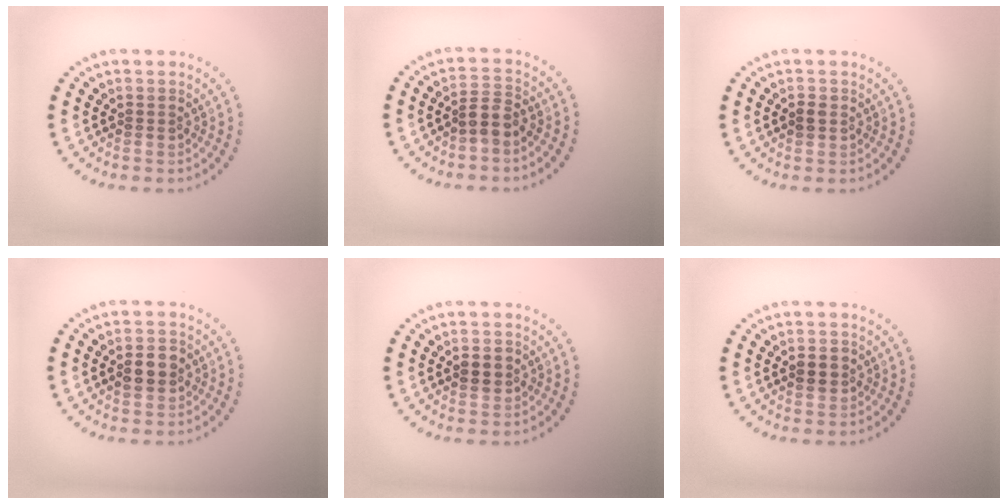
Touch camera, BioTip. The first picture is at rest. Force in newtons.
{"total": 2.0, "press": 1.7, "slide": 0.9}
{"total": 1.1, "press": 1.1, "slide": 0.2}
{"total": 2.8, "press": 2.8, "slide": 0.2}
{"total": 1.6, "press": 1.6, "slide": 0.2}
{"total": 1.6, "press": 1.6, "slide": 0.2}